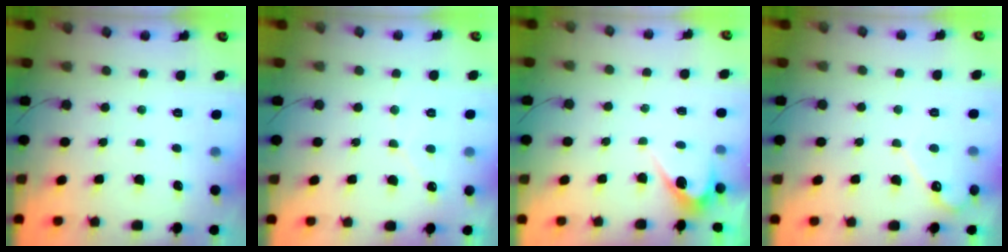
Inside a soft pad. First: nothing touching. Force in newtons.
{"total": 2.7, "press": 2.7, "slide": 0.1}
{"total": 3.0, "press": 3.0, "slide": 0.2}
{"total": 4.6, "press": 4.6, "slide": 0.3}